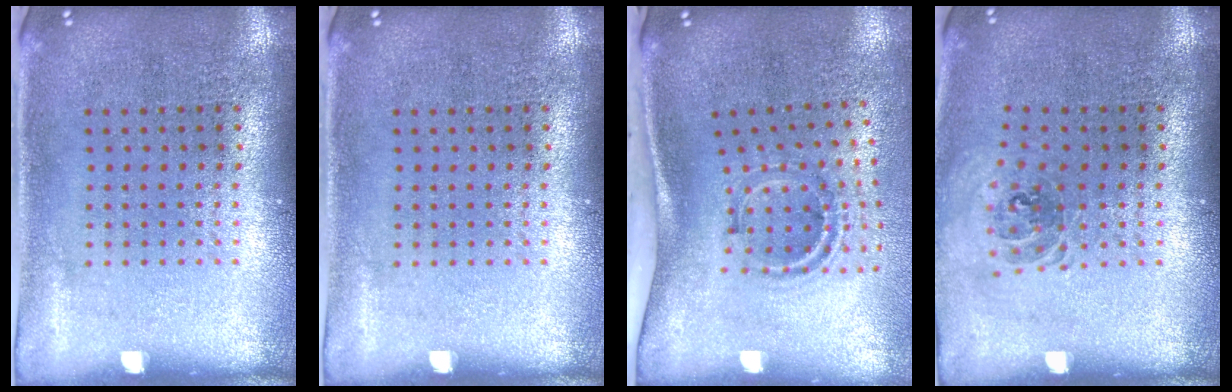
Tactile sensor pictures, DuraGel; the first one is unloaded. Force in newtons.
{"total": 0.0}
{"total": 1.4, "press": 1.0, "slide": 1.0}
{"total": 0.9, "press": 0.8, "slide": 0.3}